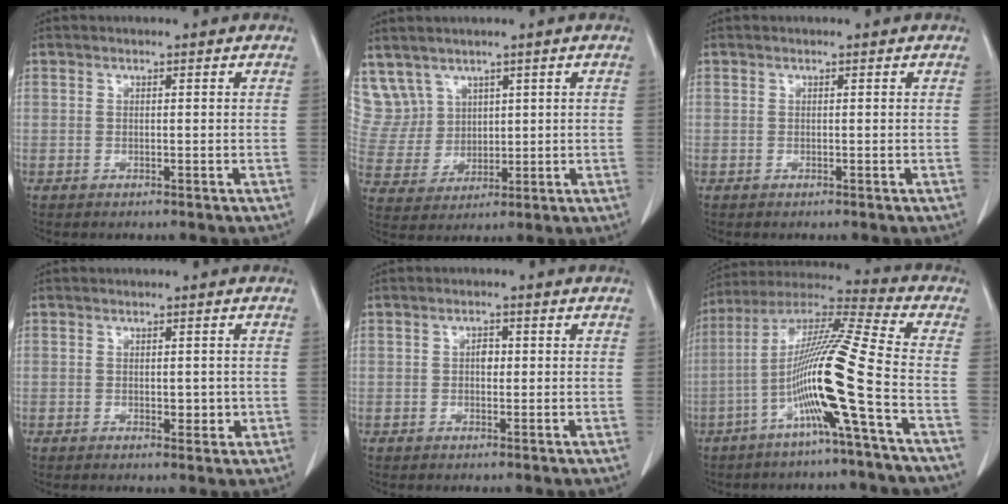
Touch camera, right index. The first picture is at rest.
{"total": 8.7, "force": [5.6, 6.6, 0.4], "torque": [-0.027, 0.028, 0.132]}
{"total": 0.0}
{"total": 2.2, "force": [-0.2, 1.3, 1.8], "torque": [-0.022, -0.002, 0.002]}
{"total": 1.6, "force": [0.1, 1.0, 1.3], "torque": [-0.019, 0.003, -0.001]}
{"total": 15.3, "force": [-4.8, -2.0, 14.3], "torque": [-0.274, 0.001, -0.100]}